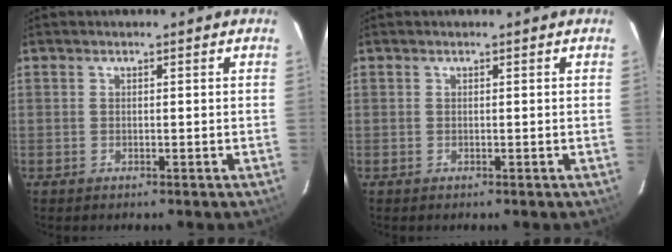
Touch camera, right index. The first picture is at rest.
{"total": 0.0}